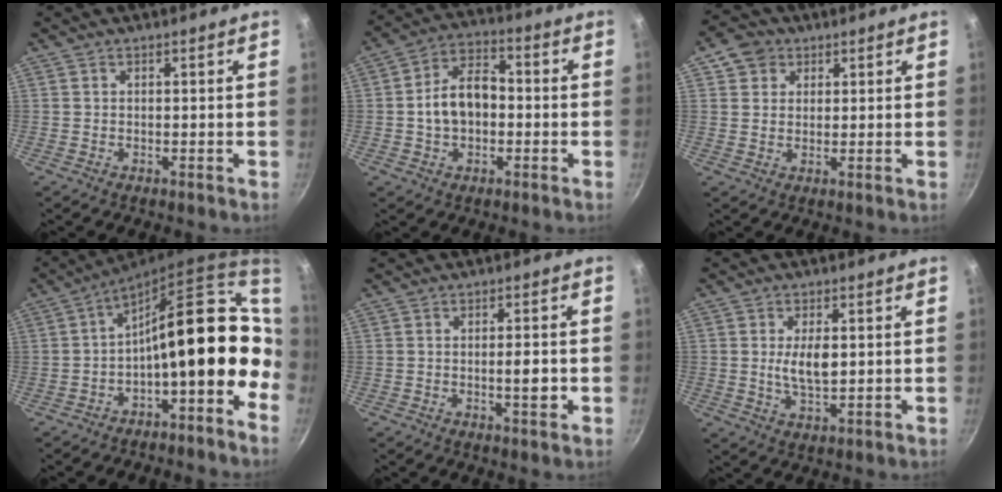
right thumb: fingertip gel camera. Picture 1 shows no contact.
{"total": 10.3, "force": [-0.9, 7.0, 7.4], "torque": [-0.104, 0.033, -0.026]}
{"total": 5.5, "force": [2.3, 4.6, 1.8], "torque": [0.004, 0.002, 0.035]}
{"total": 12.3, "force": [-1.9, 5.4, 10.8], "torque": [-0.121, 0.044, -0.029]}
{"total": 3.8, "force": [-0.7, 1.0, 3.6], "torque": [-0.047, 0.005, -0.011]}
{"total": 5.6, "force": [0.5, 3.0, 4.7], "torque": [-0.082, -0.005, 0.012]}